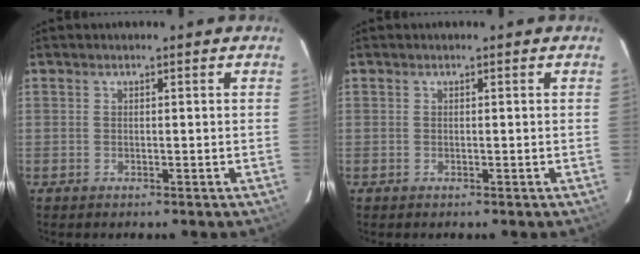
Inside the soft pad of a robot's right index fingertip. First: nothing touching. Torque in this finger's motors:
{"motor_torque": [0.00, 0.00, 0.00, 0.00]}